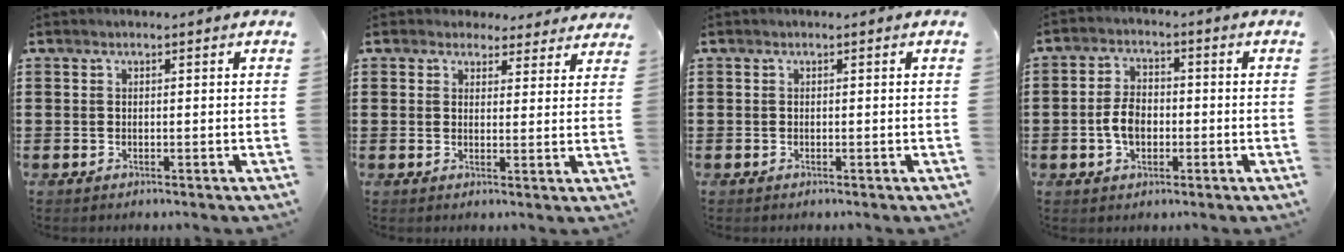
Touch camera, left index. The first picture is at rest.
{"total": 3.4, "force": [3.1, 1.3, 0.5], "torque": [-0.014, -0.007, 0.058]}
{"total": 0.0}
{"total": 5.0, "force": [-1.0, 3.1, 3.8], "torque": [-0.091, 0.001, -0.025]}